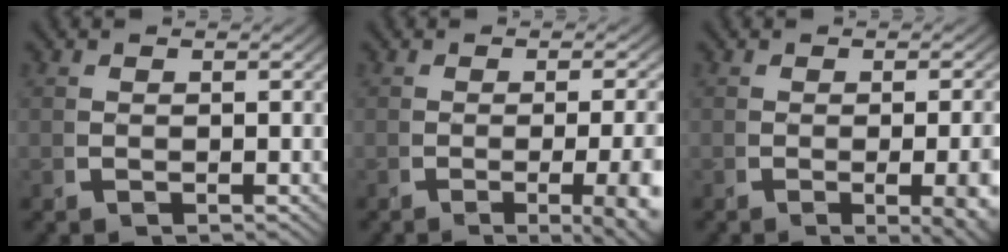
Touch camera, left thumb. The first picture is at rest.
{"total": 6.1, "force": [-1.9, 1.9, 5.5], "torque": [-0.081, -0.016, -0.023]}
{"total": 5.0, "force": [-1.1, 1.4, 4.6], "torque": [-0.064, -0.013, -0.012]}